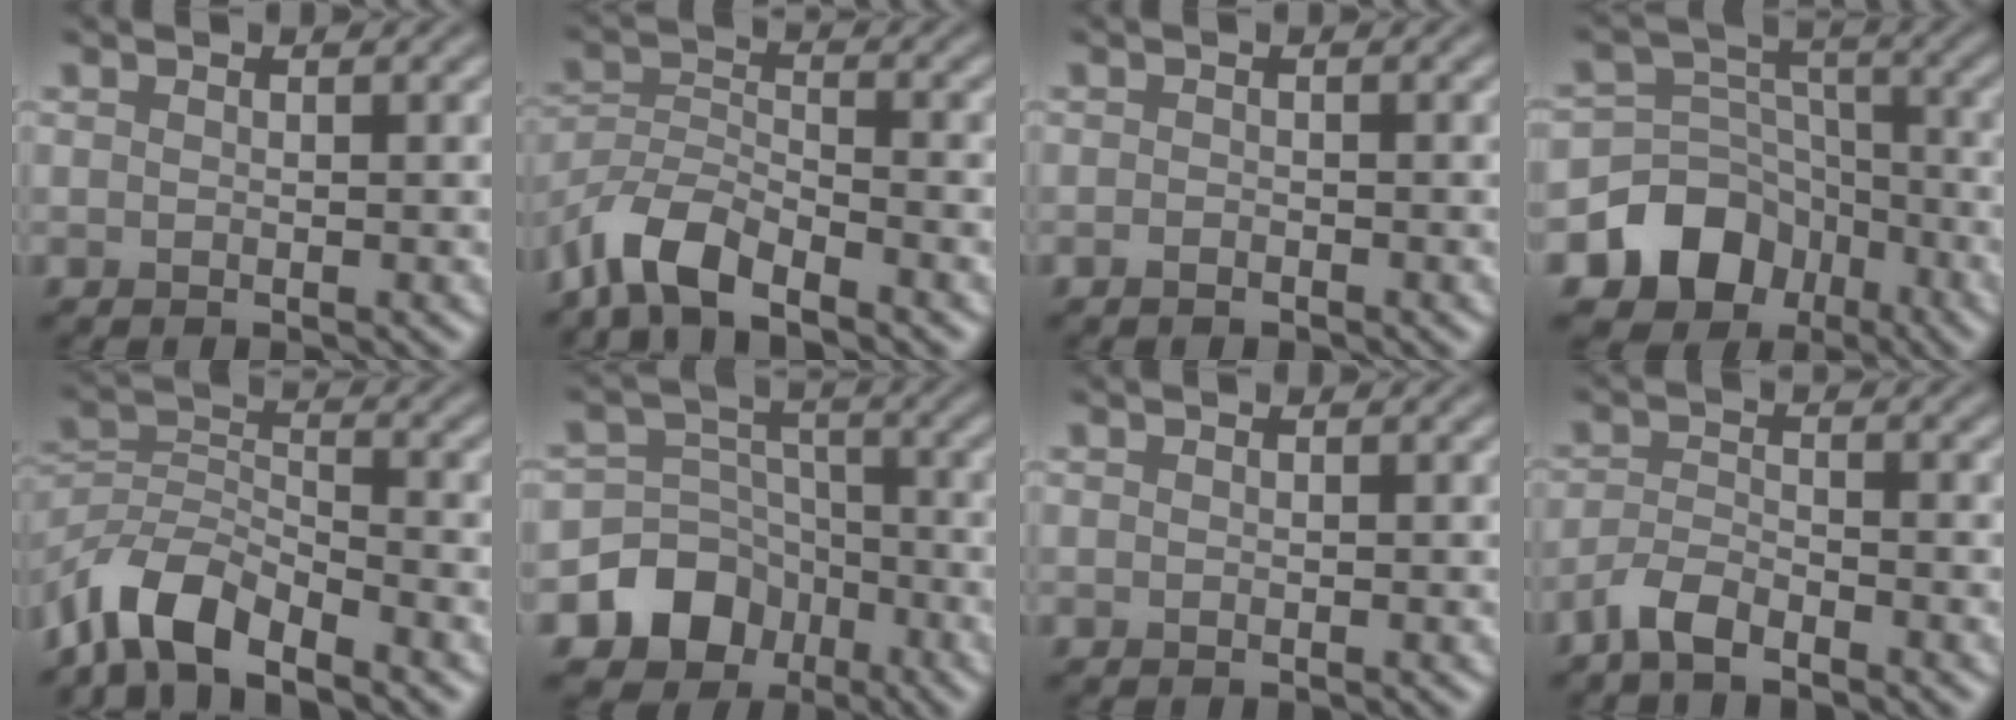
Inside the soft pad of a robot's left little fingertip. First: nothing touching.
{"total": 5.4, "force": [-4.3, 1.7, 2.7], "torque": [-0.050, -0.001, -0.094]}
{"total": 0.7, "force": [-0.5, 0.2, 0.4], "torque": [-0.007, 0.000, -0.010]}
{"total": 10.0, "force": [-5.9, 7.8, 2.3], "torque": [-0.036, 0.002, -0.117]}
{"total": 6.4, "force": [-5.0, 2.3, 3.1], "torque": [-0.054, 0.001, -0.108]}
{"total": 9.0, "force": [-4.9, 7.3, 1.8], "torque": [-0.017, -0.006, -0.109]}
{"total": 0.0}
{"total": 2.7, "force": [-2.2, 0.6, 1.3], "torque": [-0.030, 0.001, -0.052]}